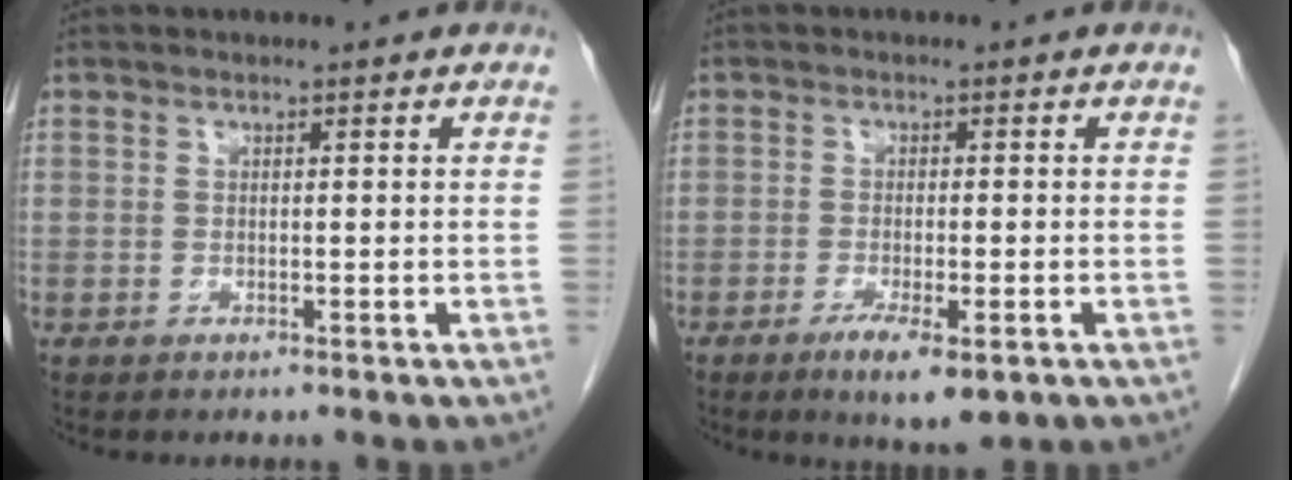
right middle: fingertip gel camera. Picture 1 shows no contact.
{"total": 5.6, "force": [-3.0, 1.1, 4.7], "torque": [-0.079, -0.014, -0.043]}